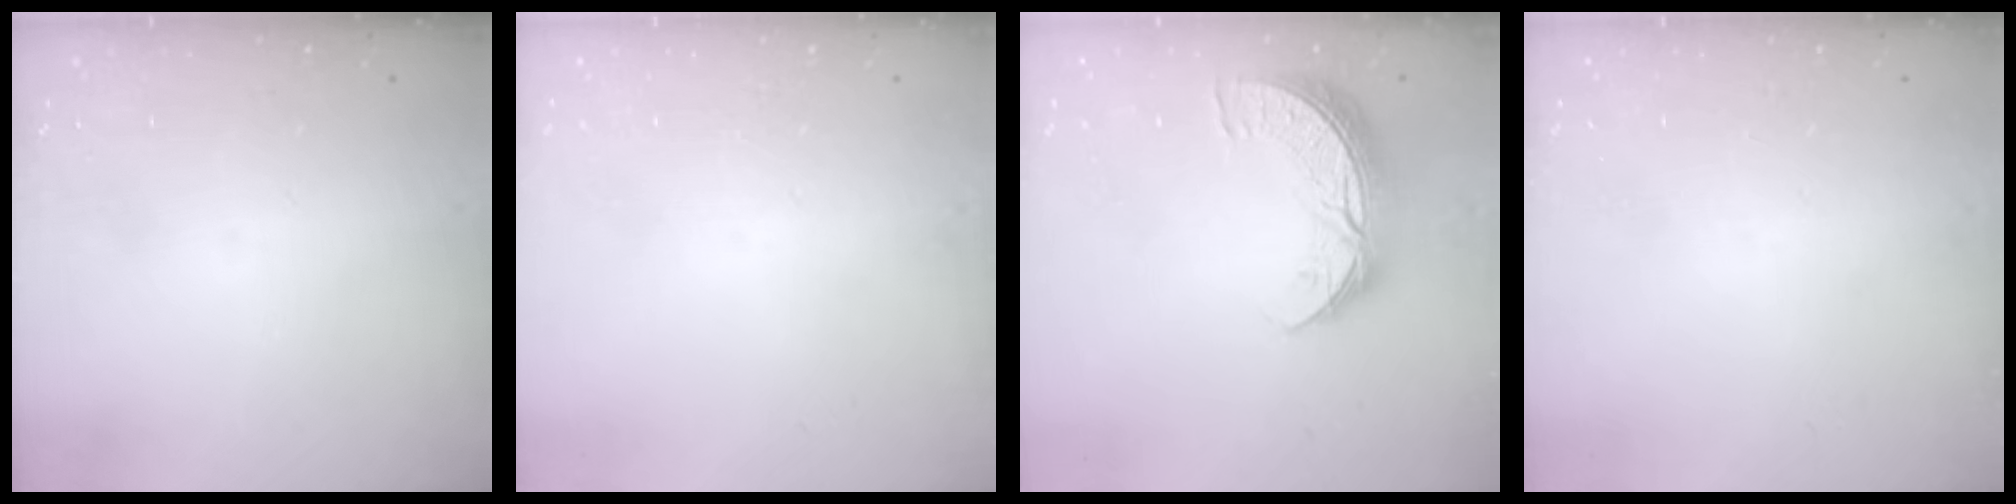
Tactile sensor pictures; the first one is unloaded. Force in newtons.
{"total": 0.0}
{"total": 10.3, "press": 10.2, "slide": 0.7}
{"total": 0.0}